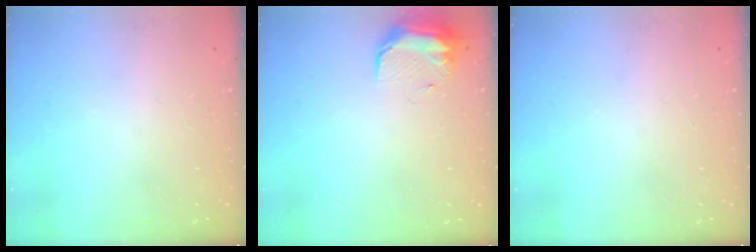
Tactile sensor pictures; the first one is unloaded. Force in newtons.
{"total": 8.7, "press": 8.6, "slide": 1.3}
{"total": 0.0}